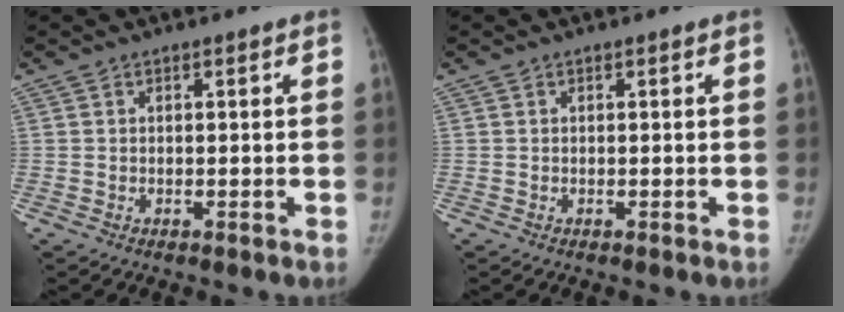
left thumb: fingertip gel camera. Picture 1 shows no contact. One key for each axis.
{"total": 0.0}